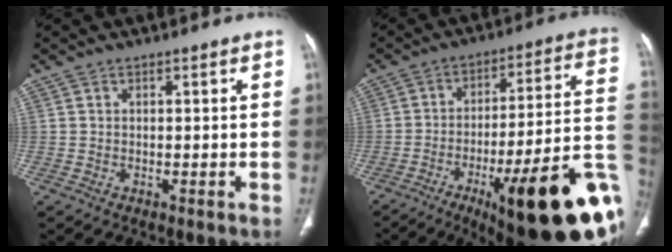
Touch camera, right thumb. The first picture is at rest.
{"total": 30.6, "force": [-11.7, 7.0, 27.4], "torque": [-0.292, 0.045, -0.166]}